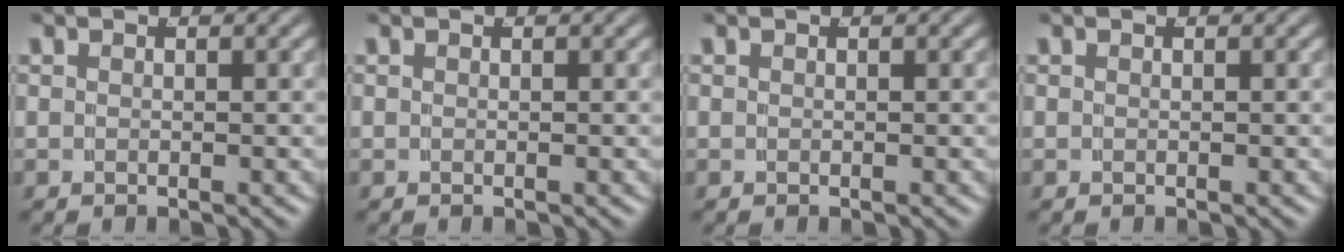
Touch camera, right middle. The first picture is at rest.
{"total": 0.0}
{"total": 0.0}
{"total": 0.0}